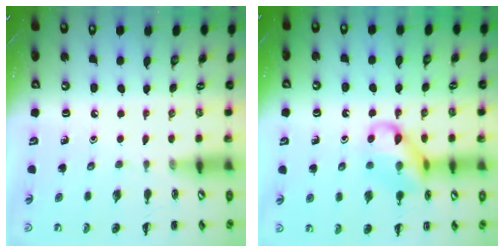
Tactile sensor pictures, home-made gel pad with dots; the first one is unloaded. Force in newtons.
{"total": 12.1, "press": 12.0, "slide": 1.6}